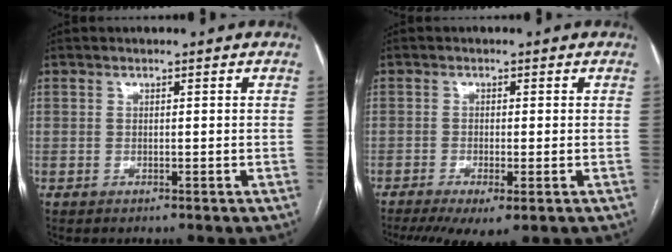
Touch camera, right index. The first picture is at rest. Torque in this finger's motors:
{"motor_torque": [1.08, -1.05, 0.54, 0.13]}